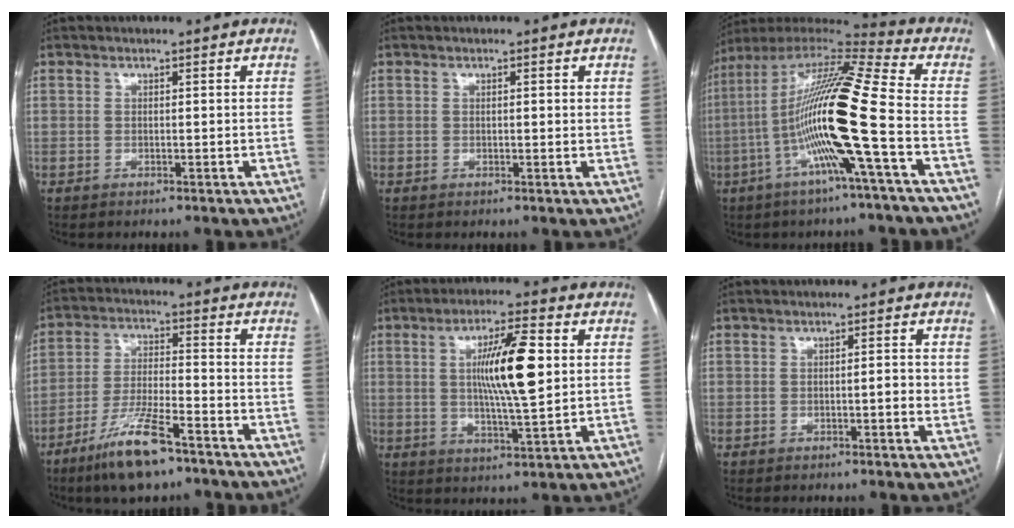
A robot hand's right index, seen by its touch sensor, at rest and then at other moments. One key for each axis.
{"total": 1.0, "fx": 0.4, "fy": 0.3, "fz": 0.9, "tx": -0.016, "ty": 0.000, "tz": 0.003}
{"total": 19.2, "fx": -4.3, "fy": -0.5, "fz": 18.7, "tx": -0.353, "ty": 0.004, "tz": -0.094}
{"total": 10.8, "fx": -7.4, "fy": 1.9, "fz": 7.7, "tx": -0.156, "ty": -0.020, "tz": -0.134}
{"total": 12.0, "fx": 2.1, "fy": 2.2, "fz": 11.6, "tx": -0.198, "ty": 0.005, "tz": 0.036}
{"total": 2.5, "fx": -0.2, "fy": 0.4, "fz": 2.5, "tx": -0.037, "ty": 0.001, "tz": -0.004}